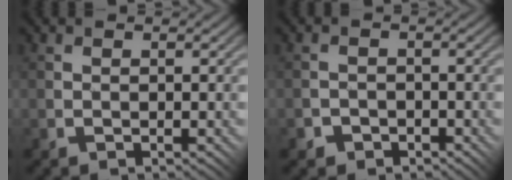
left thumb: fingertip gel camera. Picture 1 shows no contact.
{"total": 2.2, "force": [-1.6, 1.4, -0.1], "torque": [0.011, 0.010, -0.037]}